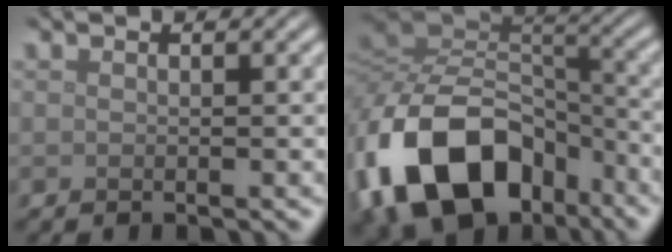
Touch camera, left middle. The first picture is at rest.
{"total": 15.1, "force": [-7.2, 10.1, 8.6], "torque": [-0.191, -0.006, -0.133]}